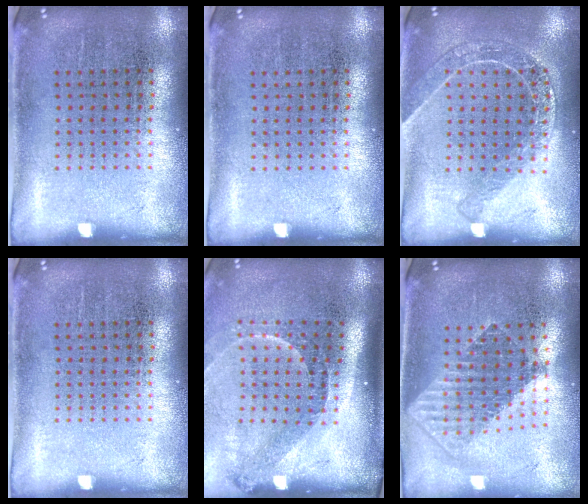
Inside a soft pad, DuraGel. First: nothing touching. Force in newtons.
{"total": 0.0}
{"total": 1.6, "press": 1.5, "slide": 0.5}
{"total": 0.0}
{"total": 2.2, "press": 1.5, "slide": 1.5}
{"total": 1.8, "press": 1.5, "slide": 1.0}